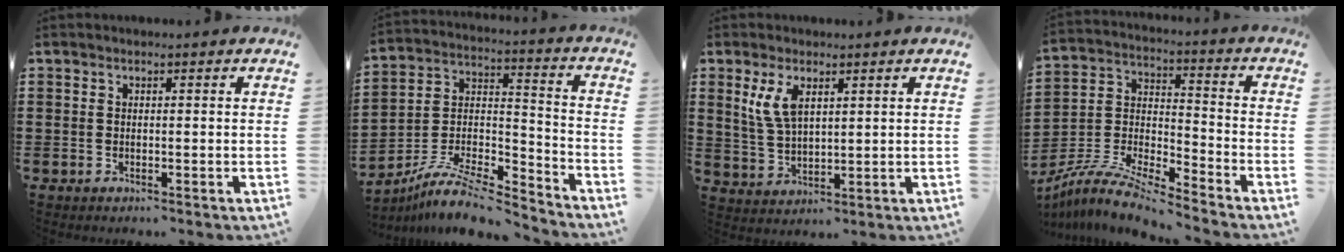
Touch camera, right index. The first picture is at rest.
{"total": 9.8, "force": [-8.5, 2.5, 4.2], "torque": [-0.083, 0.015, -0.170]}
{"total": 5.4, "force": [2.4, 2.5, 4.1], "torque": [-0.097, 0.003, 0.041]}
{"total": 8.8, "force": [-8.4, 0.4, 2.5], "torque": [-0.054, 0.004, -0.170]}